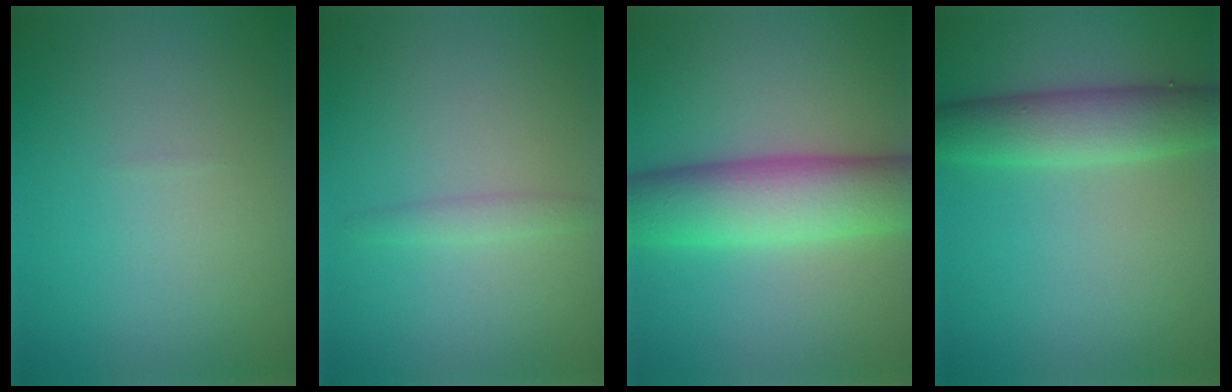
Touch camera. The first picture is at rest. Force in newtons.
{"total": 1.1, "press": 1.1, "slide": 0.0}
{"total": 8.2, "press": 8.2, "slide": 0.2}
{"total": 4.8, "press": 4.8, "slide": 0.1}